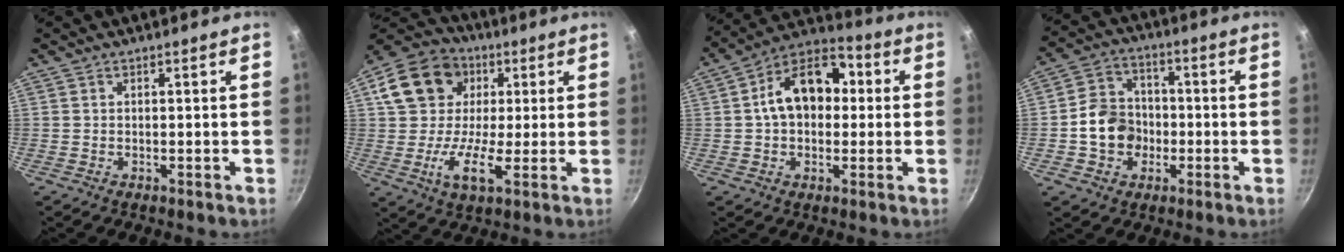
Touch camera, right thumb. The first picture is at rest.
{"total": 16.1, "force": [2.4, 12.2, 10.1], "torque": [-0.157, 0.025, 0.024]}
{"total": 15.0, "force": [1.7, 10.3, 10.8], "torque": [-0.130, 0.033, 0.006]}
{"total": 9.9, "force": [-1.8, 8.5, 4.9], "torque": [-0.057, 0.029, -0.041]}